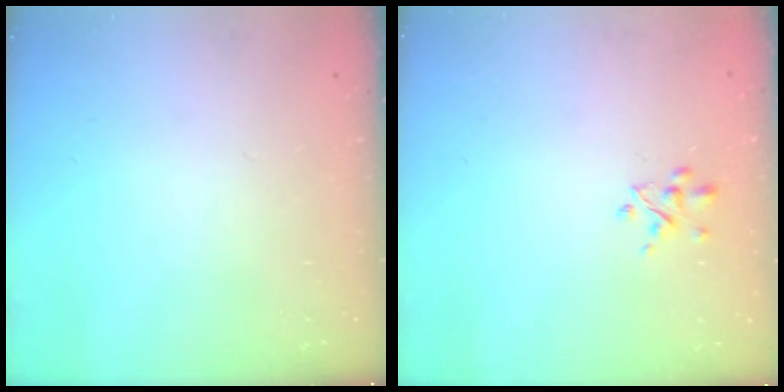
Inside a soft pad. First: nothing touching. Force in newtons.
{"total": 2.5, "press": 2.5, "slide": 0.5}